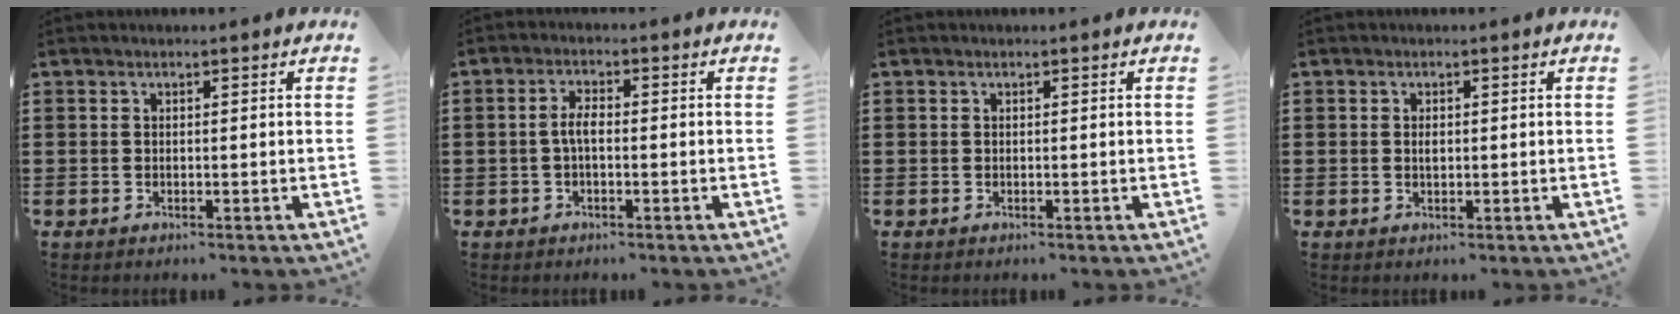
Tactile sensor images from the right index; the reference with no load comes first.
{"total": 2.4, "force": [-0.2, 0.7, 2.3], "torque": [-0.049, 0.000, -0.005]}
{"total": 0.0}
{"total": 1.3, "force": [0.1, 0.7, 1.1], "torque": [-0.023, 0.004, 0.001]}